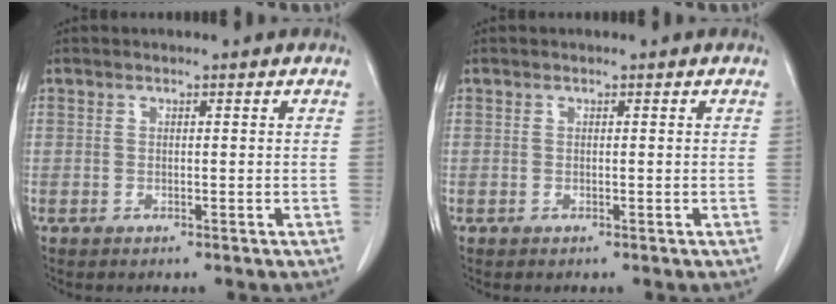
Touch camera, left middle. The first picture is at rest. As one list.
[{"total": 0.0}]